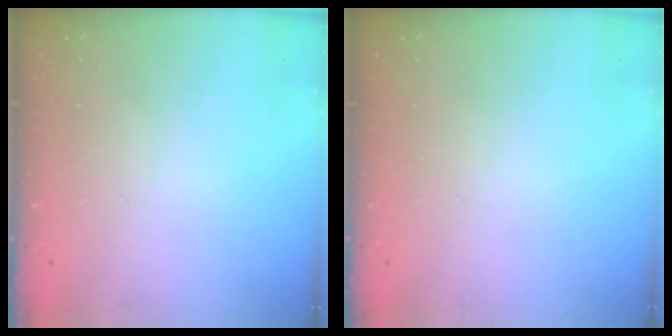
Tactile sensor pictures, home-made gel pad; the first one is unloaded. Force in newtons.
{"total": 0.0}